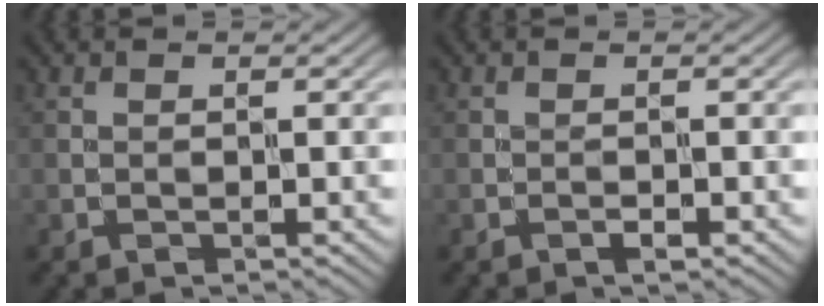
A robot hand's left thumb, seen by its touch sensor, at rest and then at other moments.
{"total": 0.8, "force": [-0.5, 0.2, 0.5], "torque": [-0.010, 0.002, -0.010]}